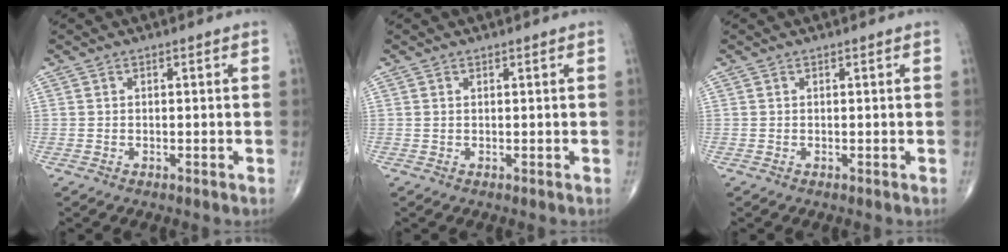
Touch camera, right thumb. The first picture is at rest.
{"total": 0.0}
{"total": 0.0}